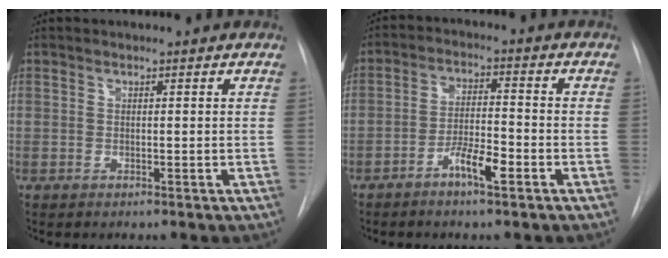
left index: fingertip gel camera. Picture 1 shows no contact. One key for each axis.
{"total": 5.6, "fx": -3.3, "fy": 1.0, "fz": 4.4, "tx": -0.087, "ty": 0.004, "tz": -0.062}